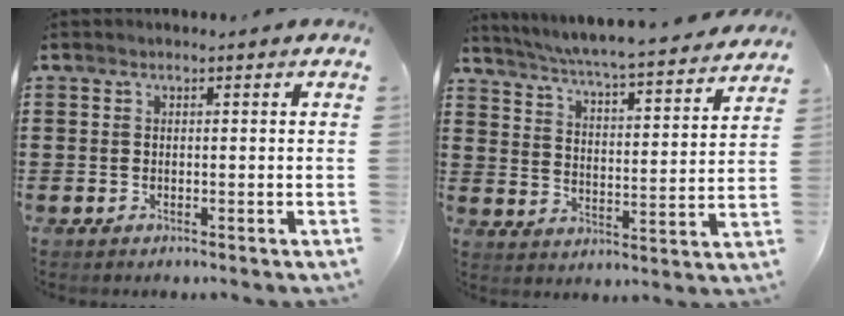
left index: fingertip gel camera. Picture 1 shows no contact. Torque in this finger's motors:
{"motor_torque": [1.27, -0.87, 1.05, 0.21]}